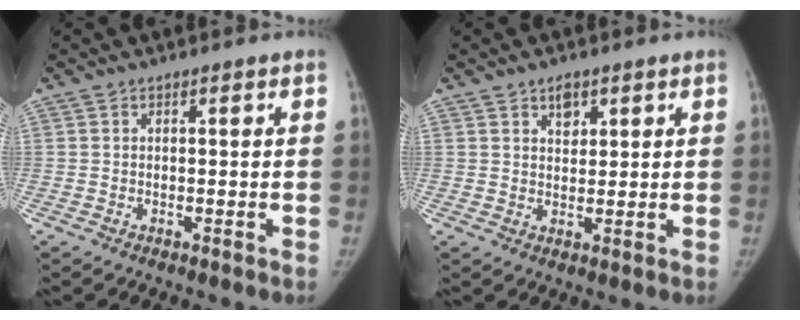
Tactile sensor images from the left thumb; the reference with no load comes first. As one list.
[{"total": 3.2, "force": [1.9, 2.0, 1.6], "torque": [-0.008, -0.012, 0.032]}]